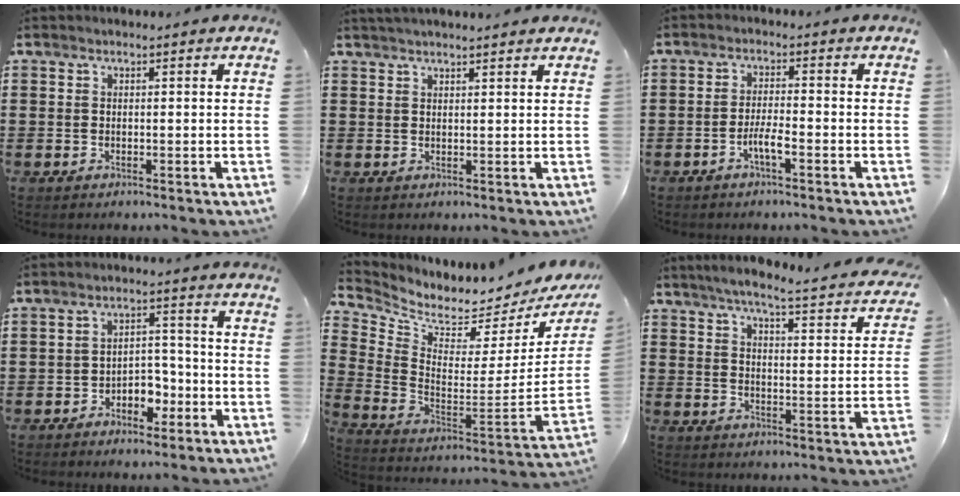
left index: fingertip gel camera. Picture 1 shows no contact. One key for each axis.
{"total": 1.8, "fx": 1.8, "fy": 0.1, "fz": 0.3, "tx": -0.009, "ty": 0.003, "tz": 0.035}
{"total": 3.3, "fx": -1.7, "fy": 0.5, "fz": 2.8, "tx": -0.055, "ty": 0.001, "tz": -0.032}
{"total": 4.1, "fx": -2.6, "fy": 2.5, "fz": 1.9, "tx": -0.039, "ty": 0.010, "tz": -0.053}
{"total": 3.7, "fx": 3.1, "fy": 1.2, "fz": 1.4, "tx": -0.053, "ty": -0.052, "tz": 0.048}
{"total": 4.7, "fx": 4.0, "fy": -0.3, "fz": 2.4, "tx": -0.060, "ty": -0.036, "tz": 0.057}